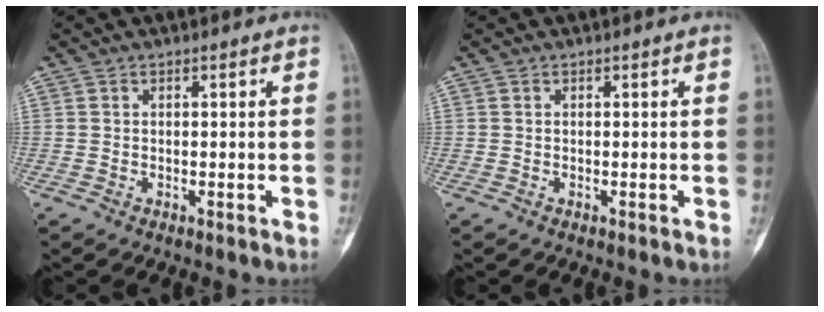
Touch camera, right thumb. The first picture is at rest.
{"total": 0.0}